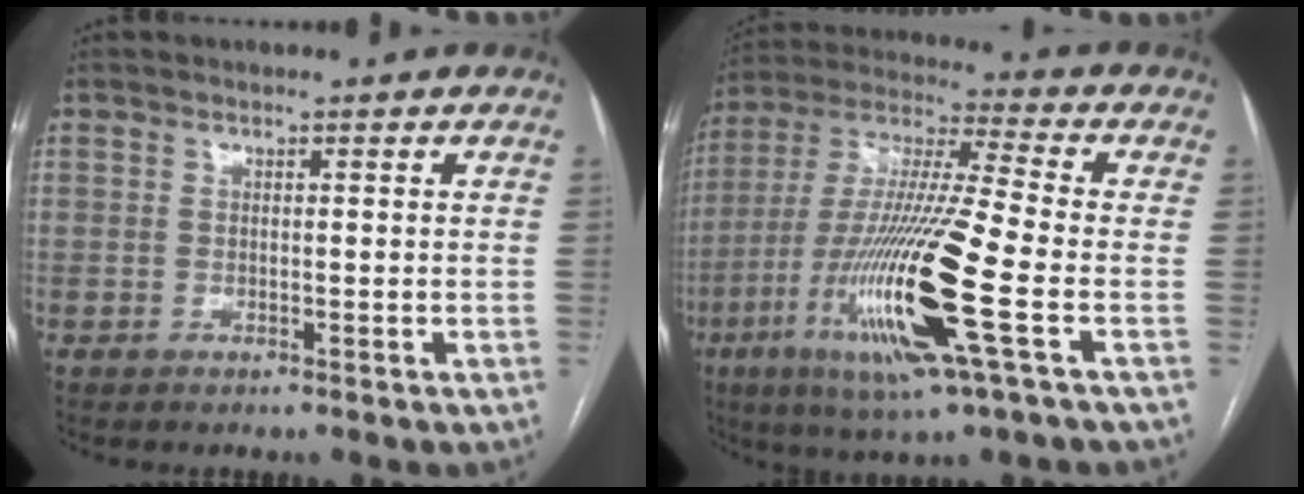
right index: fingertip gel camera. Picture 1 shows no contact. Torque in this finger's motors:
{"motor_torque": [2.14, 0.00, 1.05, 0.21]}